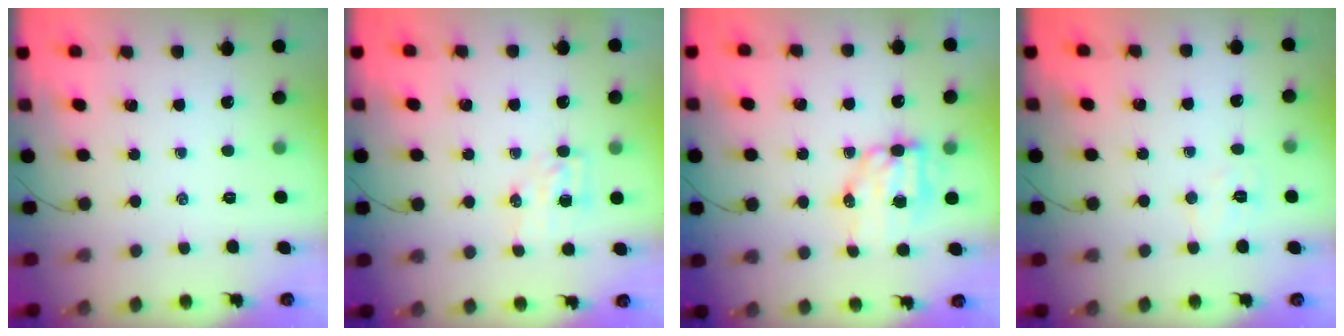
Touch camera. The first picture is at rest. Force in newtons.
{"total": 4.7, "press": 4.7, "slide": 0.5}
{"total": 8.5, "press": 8.3, "slide": 1.7}
{"total": 4.9, "press": 4.8, "slide": 1.1}